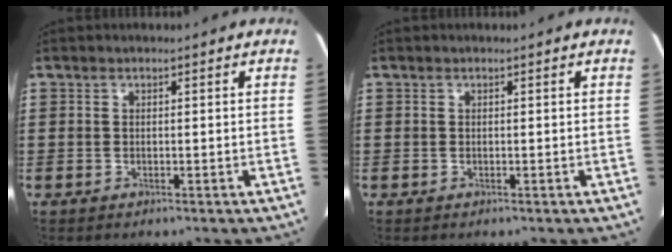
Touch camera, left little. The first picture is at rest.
{"total": 0.0}